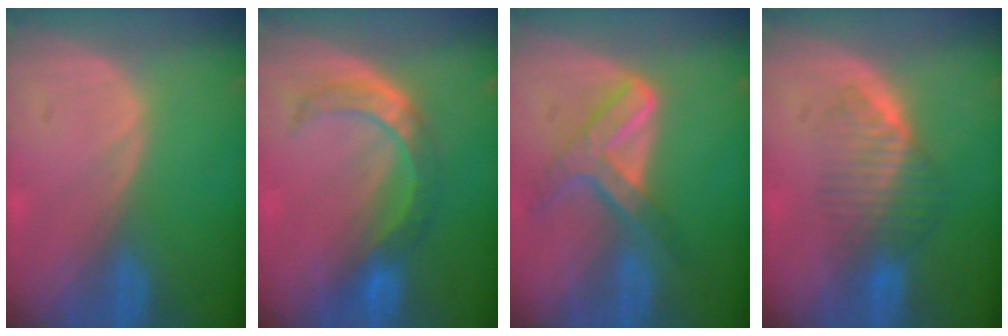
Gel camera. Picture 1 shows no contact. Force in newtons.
{"total": 6.0, "press": 5.9, "slide": 0.4}
{"total": 7.3, "press": 6.2, "slide": 3.8}
{"total": 6.4, "press": 5.8, "slide": 2.7}